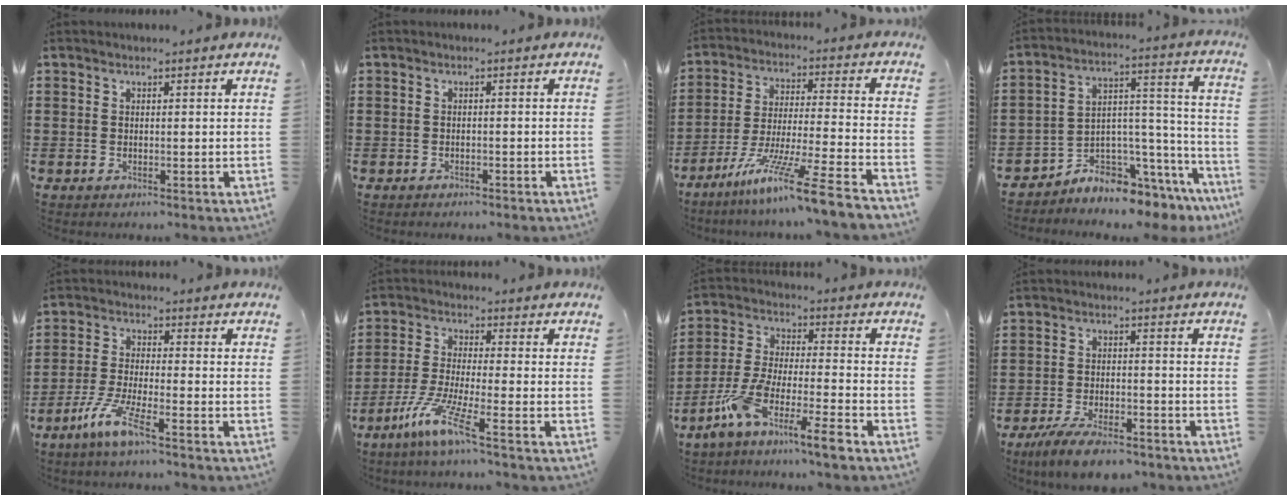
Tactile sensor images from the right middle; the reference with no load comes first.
{"total": 0.8, "force": [-0.7, 0.2, 0.1], "torque": [-0.005, -0.002, -0.015]}
{"total": 12.2, "force": [-9.6, -0.9, 7.5], "torque": [-0.135, 0.005, -0.185]}
{"total": 5.1, "force": [-4.9, 1.4, 0.1], "torque": [-0.010, -0.011, -0.094]}
{"total": 6.4, "force": [-4.1, 0.5, 4.9], "torque": [-0.112, -0.014, -0.079]}
{"total": 8.0, "force": [-5.1, 0.3, 6.2], "torque": [-0.139, -0.017, -0.100]}
{"total": 9.3, "force": [-7.4, 0.3, 5.6], "torque": [-0.131, -0.009, -0.152]}
{"total": 6.2, "force": [-5.3, 1.2, 2.9], "torque": [-0.064, -0.002, -0.103]}